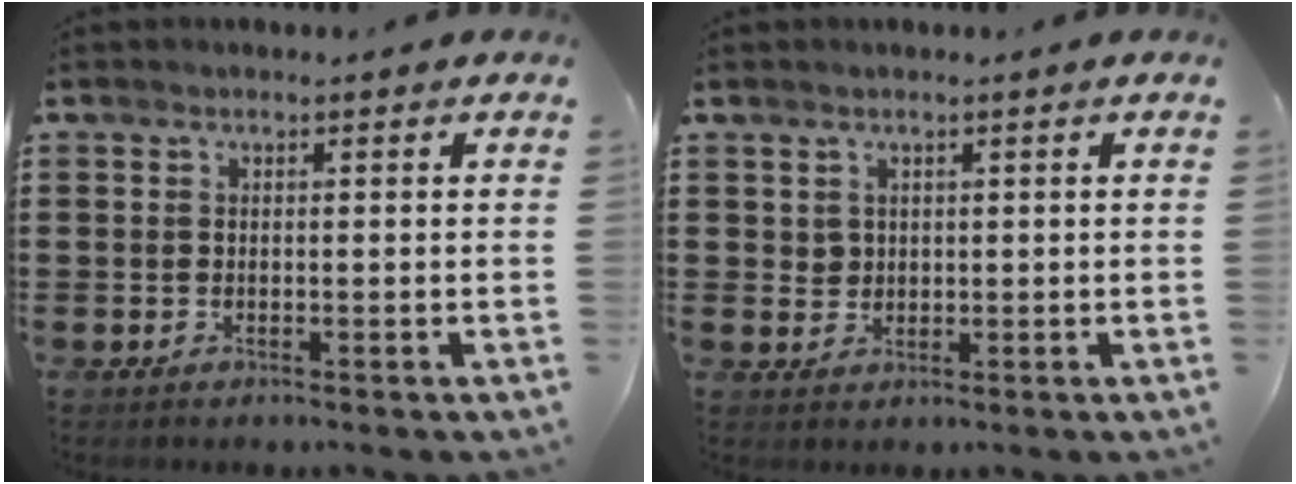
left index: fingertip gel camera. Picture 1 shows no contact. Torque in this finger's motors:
{"motor_torque": [0.01, 0.05, 0.00, -0.01]}